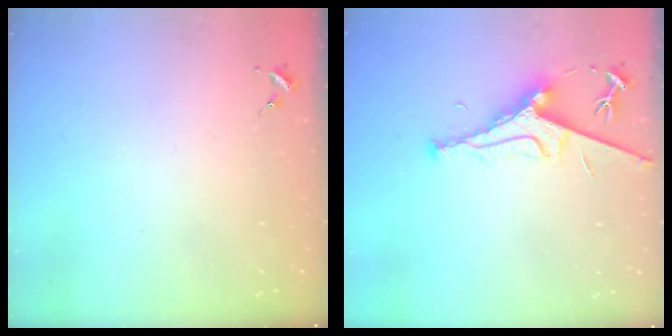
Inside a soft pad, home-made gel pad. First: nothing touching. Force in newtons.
{"total": 8.0, "press": 8.0, "slide": 1.0}